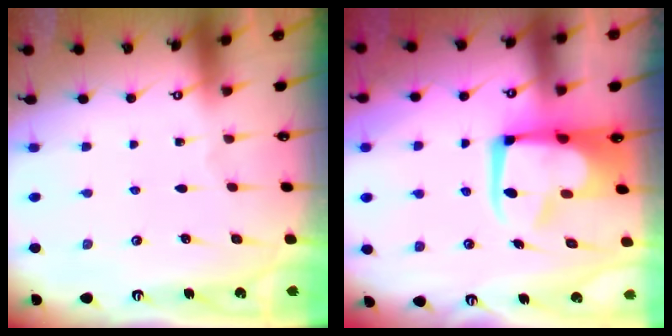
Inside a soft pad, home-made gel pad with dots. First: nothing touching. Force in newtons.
{"total": 7.1, "press": 7.0, "slide": 1.2}